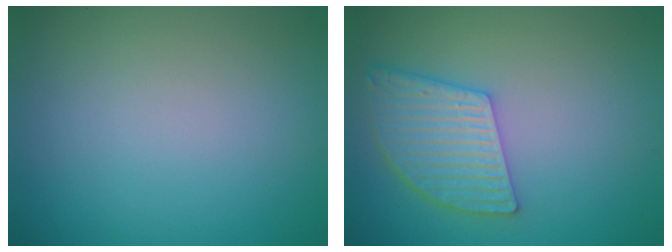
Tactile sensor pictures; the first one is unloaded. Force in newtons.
{"total": 5.2, "press": 4.4, "slide": 2.6}